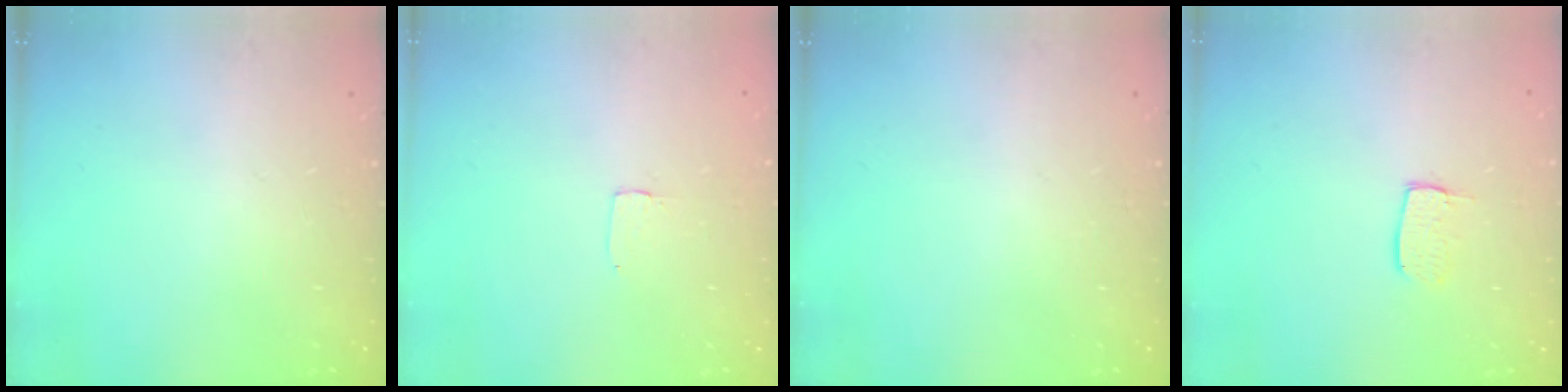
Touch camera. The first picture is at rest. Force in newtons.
{"total": 1.7, "press": 1.7, "slide": 0.1}
{"total": 0.0}
{"total": 5.2, "press": 5.1, "slide": 0.5}